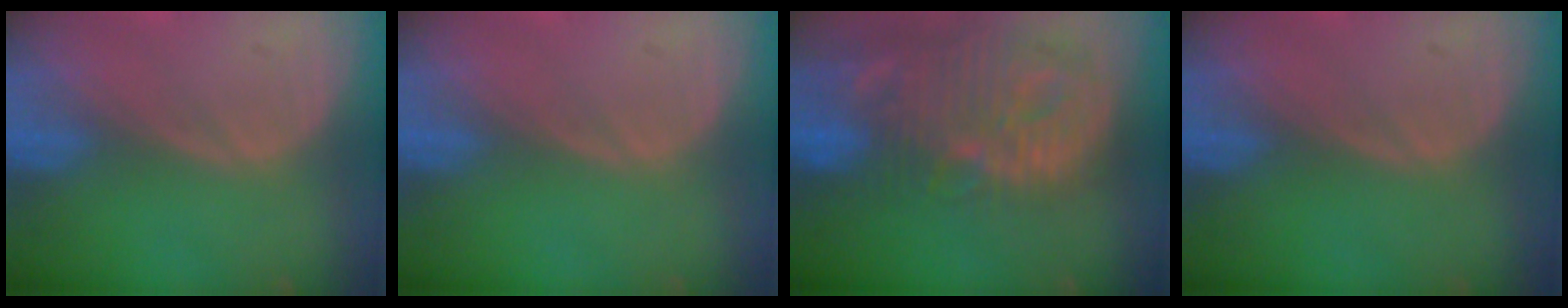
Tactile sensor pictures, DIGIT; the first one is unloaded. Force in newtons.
{"total": 0.0}
{"total": 14.2, "press": 12.4, "slide": 6.9}
{"total": 0.0}